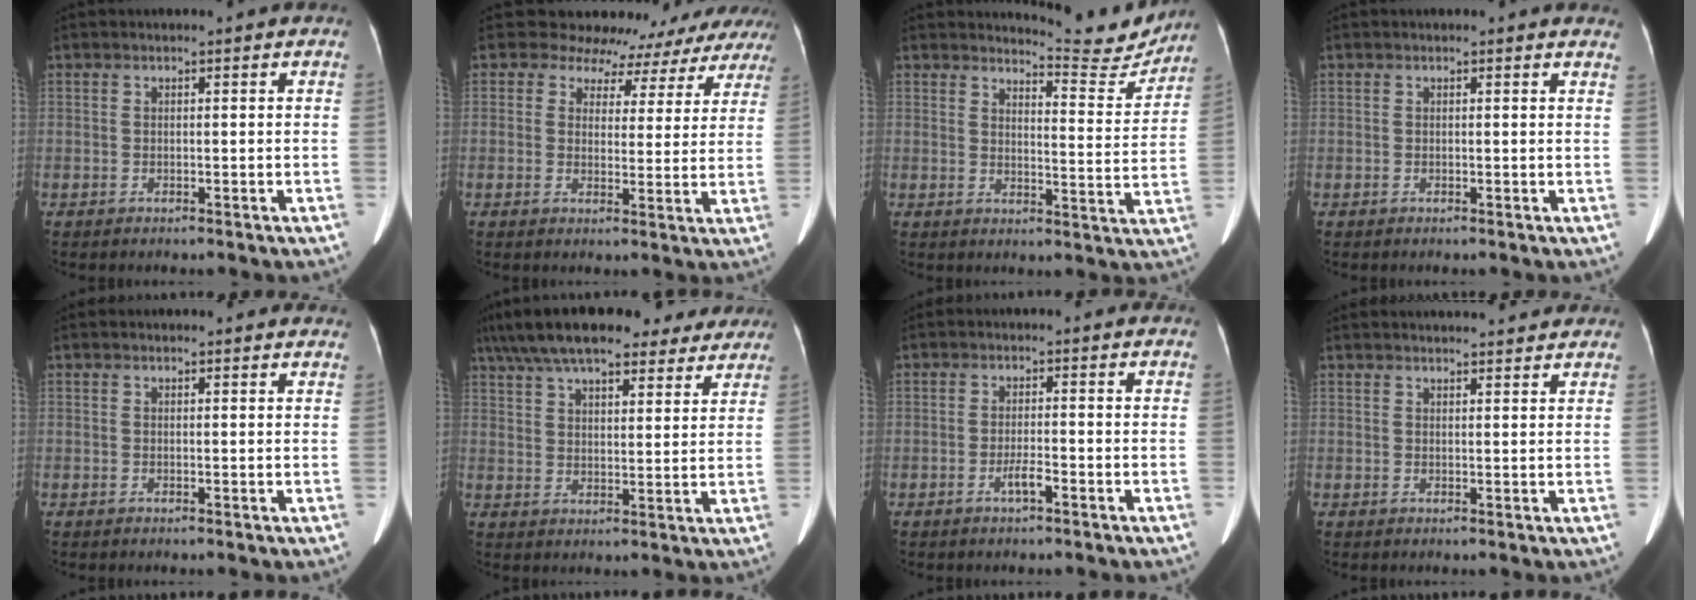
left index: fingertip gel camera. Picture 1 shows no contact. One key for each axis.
{"total": 16.3, "fx": 15.0, "fy": 6.3, "fz": -0.2, "tx": 0.034, "ty": -0.040, "tz": 0.139}
{"total": 9.1, "fx": 9.0, "fy": 0.5, "fz": 0.4, "tx": 0.002, "ty": -0.048, "tz": 0.109}
{"total": 3.3, "fx": 3.1, "fy": 0.5, "fz": 0.8, "tx": -0.003, "ty": -0.014, "tz": 0.014}
{"total": 5.1, "fx": 4.8, "fy": 0.8, "fz": 1.3, "tx": -0.004, "ty": -0.003, "tz": 0.037}
{"total": 24.0, "fx": 19.6, "fy": 7.4, "fz": 11.7, "tx": -0.210, "ty": 0.046, "tz": 0.269}
{"total": 2.0, "fx": -1.4, "fy": -0.1, "fz": 1.4, "tx": -0.023, "ty": -0.009, "tz": -0.023}
{"total": 11.4, "fx": 10.7, "fy": 1.9, "fz": 3.5, "tx": -0.033, "ty": 0.014, "tz": 0.124}